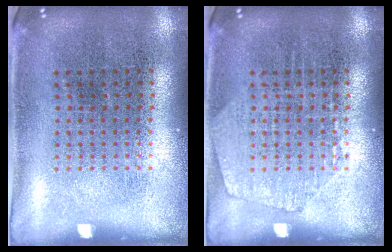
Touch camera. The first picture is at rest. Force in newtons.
{"total": 1.2, "press": 1.2, "slide": 0.2}